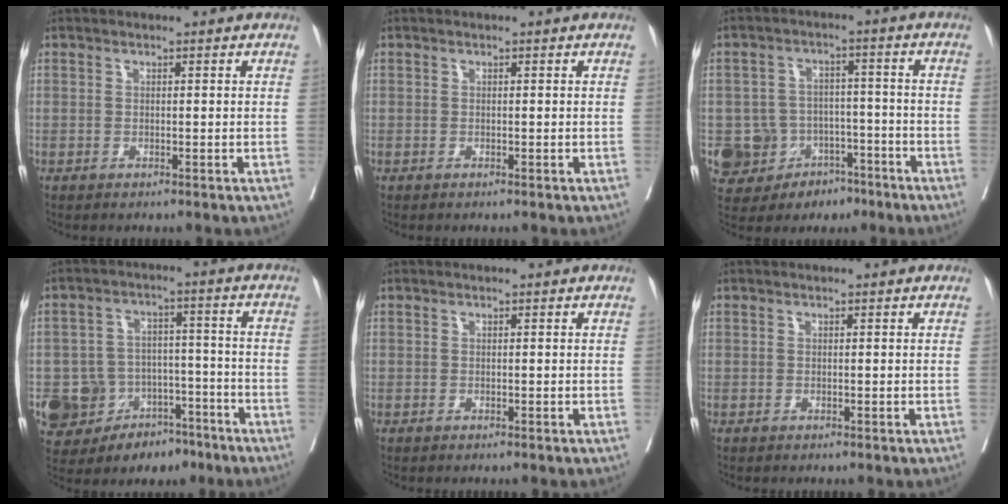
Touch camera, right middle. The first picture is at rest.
{"total": 0.0}
{"total": 8.8, "force": [-4.3, 7.5, 1.7], "torque": [-0.030, 0.018, -0.056]}
{"total": 11.3, "force": [-6.2, 8.9, 3.1], "torque": [-0.053, 0.039, -0.088]}
{"total": 0.0}
{"total": 0.0}